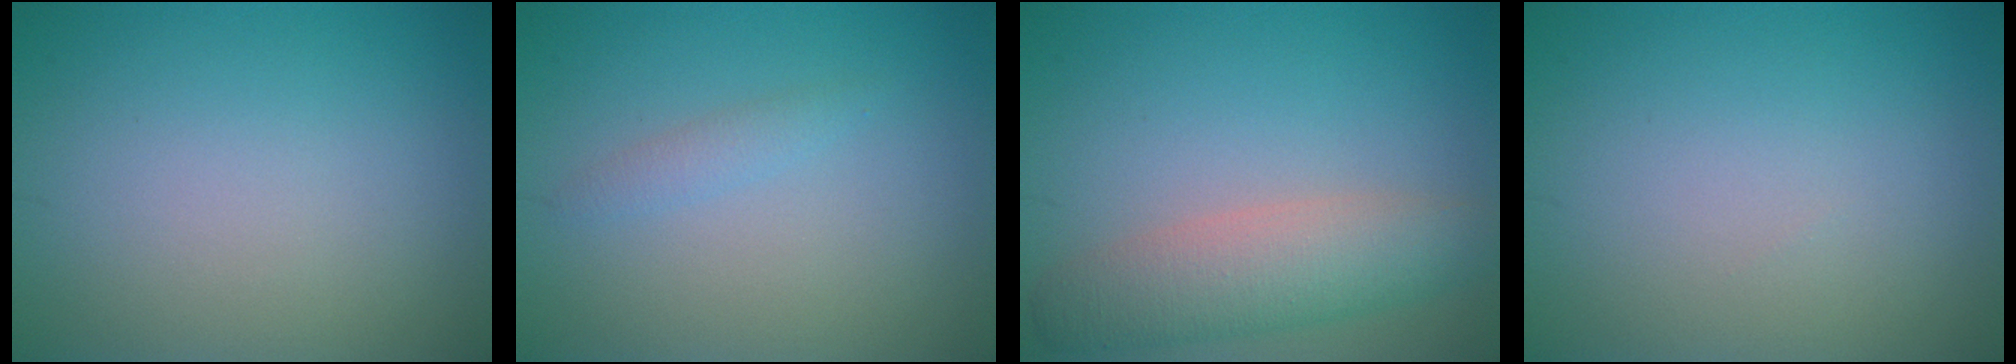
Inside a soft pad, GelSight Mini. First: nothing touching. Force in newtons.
{"total": 1.1, "press": 1.1, "slide": 0.0}
{"total": 4.9, "press": 4.9, "slide": 0.5}
{"total": 0.0}